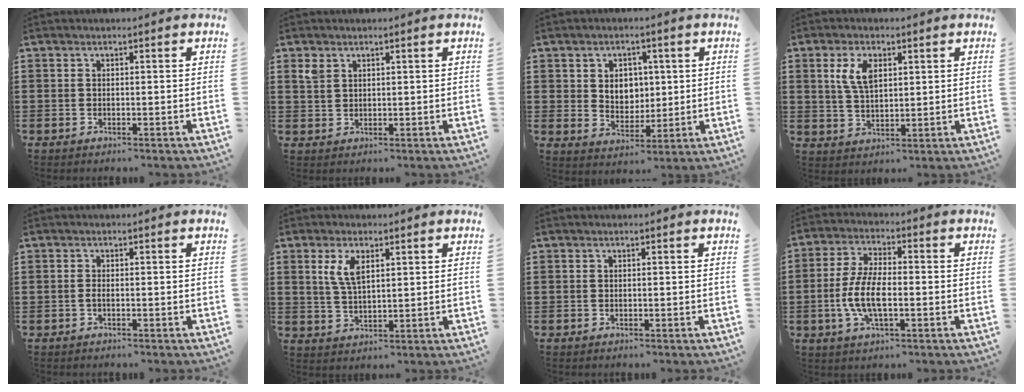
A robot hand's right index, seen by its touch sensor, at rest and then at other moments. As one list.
[{"total": 2.2, "force": [1.5, 1.3, 0.9], "torque": [-0.023, 0.004, 0.028]}, {"total": 4.4, "force": [1.1, 4.0, 1.5], "torque": [-0.031, 0.006, 0.015]}, {"total": 5.5, "force": [2.0, 2.7, 4.3], "torque": [-0.095, 0.011, 0.034]}, {"total": 0.8, "force": [-0.3, 0.2, 0.7], "torque": [-0.014, -0.005, -0.005]}, {"total": 4.7, "force": [1.9, 1.9, 3.8], "torque": [-0.083, 0.007, 0.033]}, {"total": 0.0}, {"total": 7.6, "force": [-1.7, 3.0, 6.8], "torque": [-0.157, -0.007, -0.040]}]